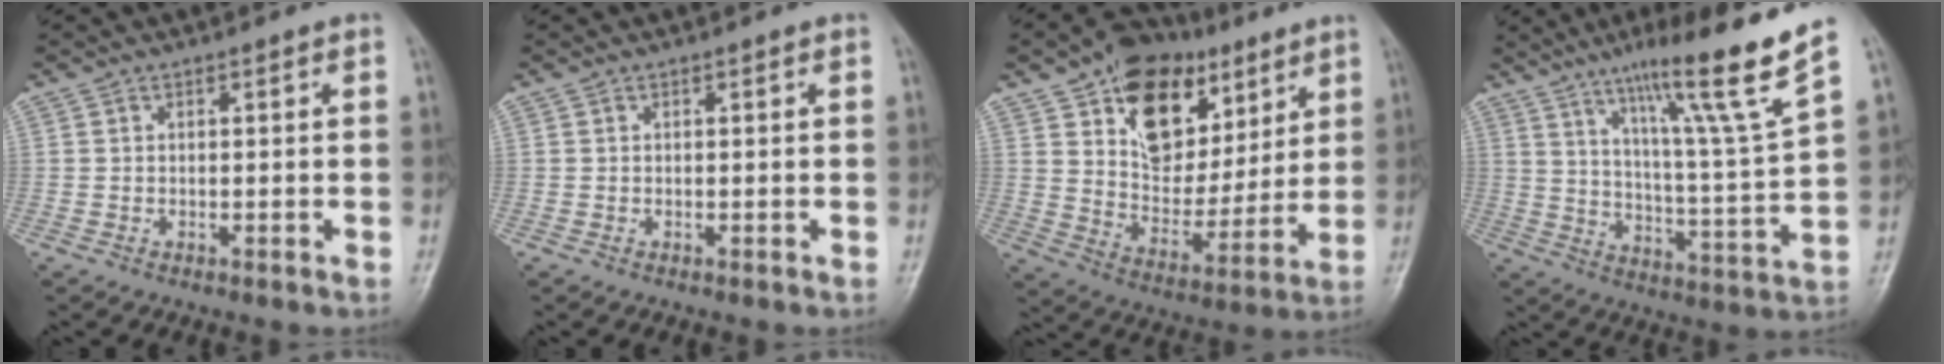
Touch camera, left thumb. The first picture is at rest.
{"total": 0.0}
{"total": 19.3, "force": [10.0, 12.3, 11.1], "torque": [-0.120, -0.043, 0.169]}
{"total": 17.1, "force": [11.7, -1.0, 12.4], "torque": [-0.182, -0.074, 0.184]}